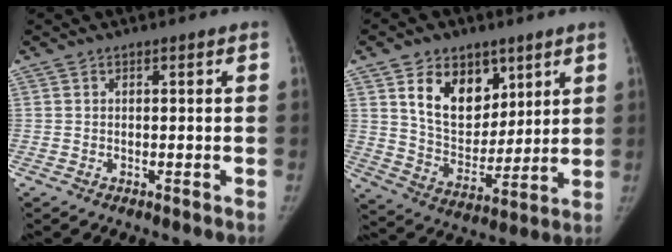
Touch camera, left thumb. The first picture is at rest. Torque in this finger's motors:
{"motor_torque": [0.01, 0.12, 1.21, -0.78, 0.30]}